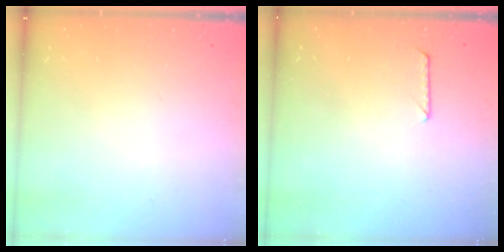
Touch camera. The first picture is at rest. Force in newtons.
{"total": 6.8, "press": 6.8, "slide": 0.8}